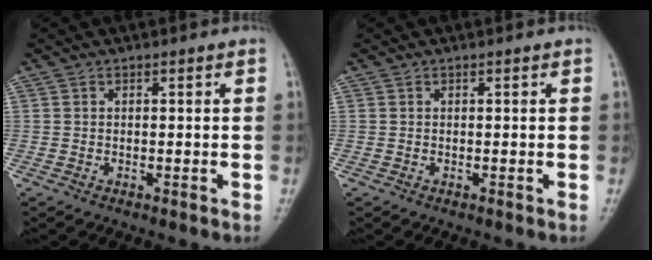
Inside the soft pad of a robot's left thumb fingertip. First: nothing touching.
{"total": 0.0}